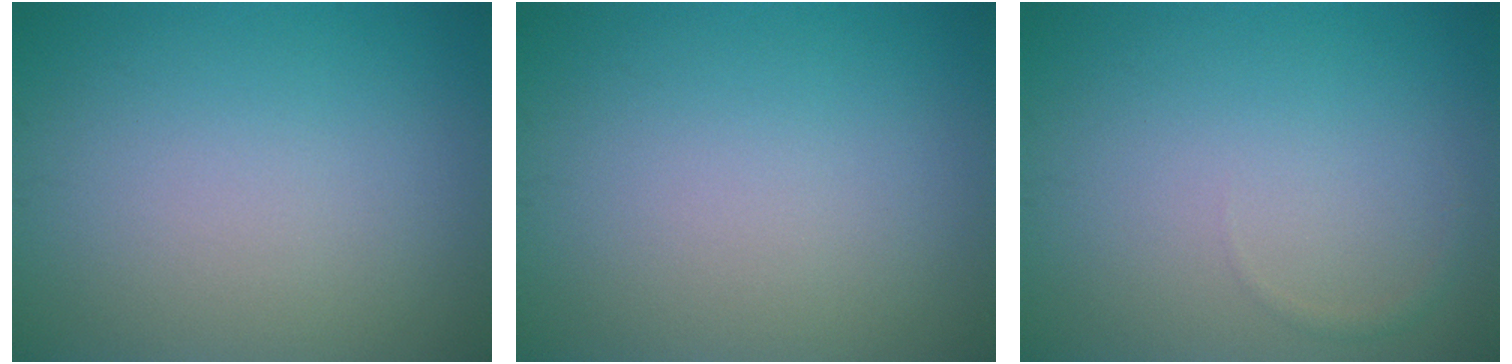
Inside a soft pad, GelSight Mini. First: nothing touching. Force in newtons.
{"total": 0.0}
{"total": 0.5, "press": 0.5, "slide": 0.0}